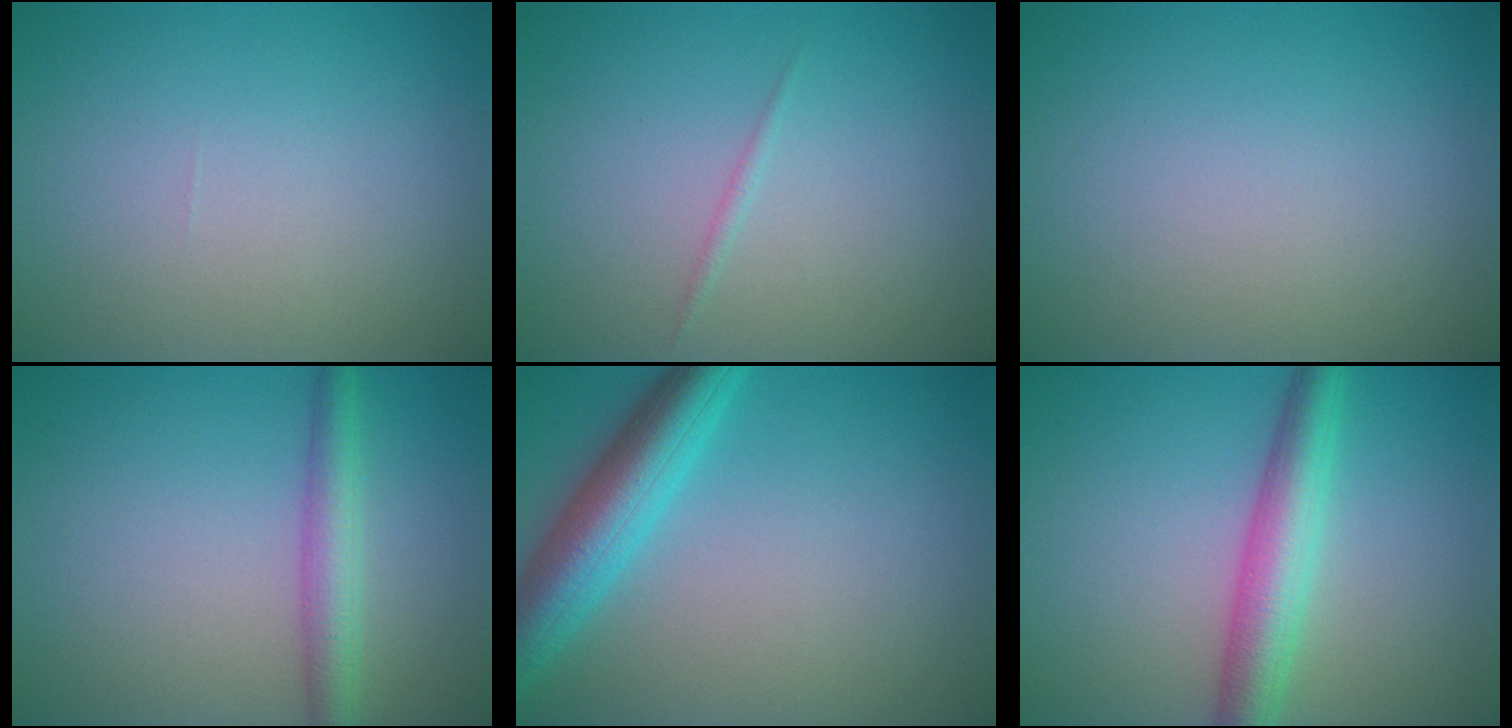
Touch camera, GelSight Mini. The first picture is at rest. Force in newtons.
{"total": 0.5, "press": 0.5, "slide": 0.0}
{"total": 0.0}
{"total": 3.4, "press": 3.4, "slide": 0.1}
{"total": 6.1, "press": 6.1, "slide": 0.2}
{"total": 5.0, "press": 5.0, "slide": 0.0}